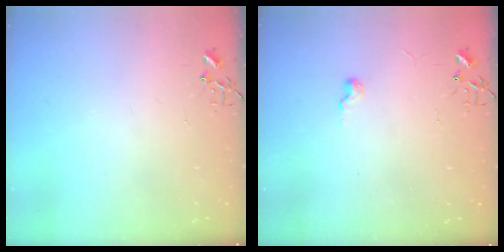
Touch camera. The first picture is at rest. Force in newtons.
{"total": 5.9, "press": 5.8, "slide": 0.6}